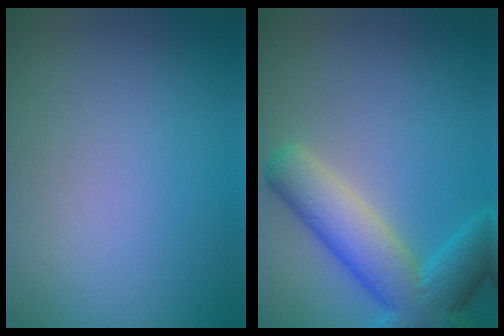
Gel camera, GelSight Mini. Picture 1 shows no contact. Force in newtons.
{"total": 7.6, "press": 7.6, "slide": 0.6}